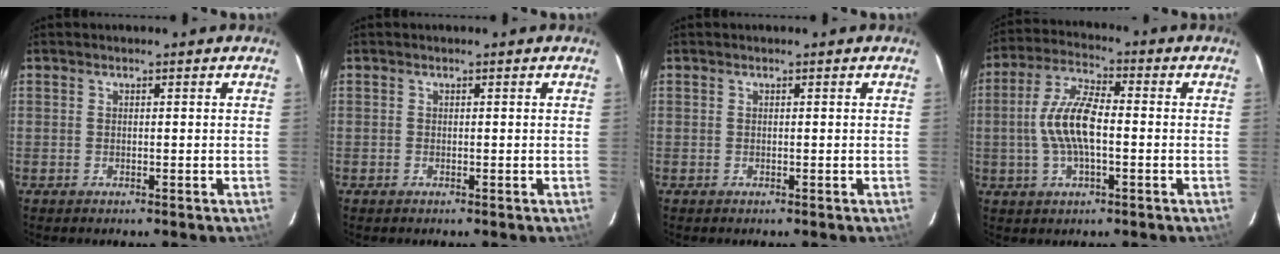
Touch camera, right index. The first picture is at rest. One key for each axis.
{"total": 0.0}
{"total": 0.0}
{"total": 9.8, "fx": -1.2, "fy": 3.3, "fz": 9.2, "tx": -0.192, "ty": 0.010, "tz": -0.025}